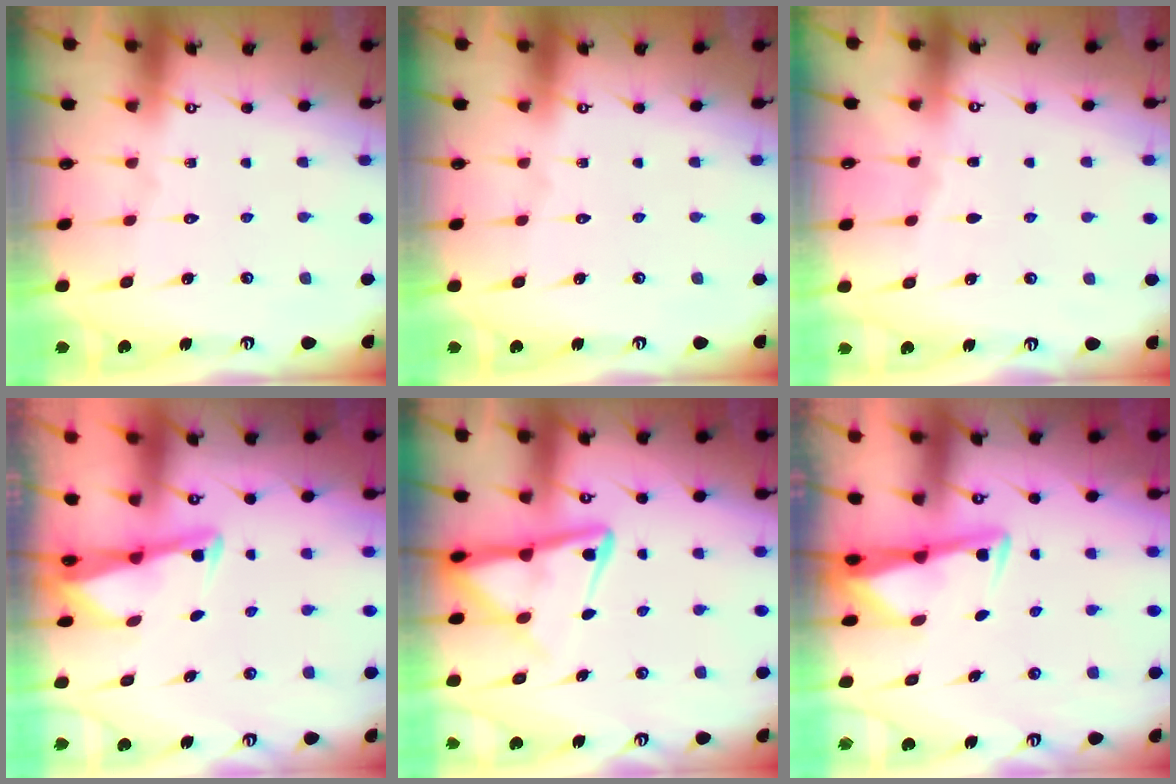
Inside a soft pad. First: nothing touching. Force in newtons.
{"total": 0.0}
{"total": 1.7, "press": 1.6, "slide": 0.3}
{"total": 2.9, "press": 2.9, "slide": 0.3}
{"total": 8.2, "press": 8.1, "slide": 1.0}
{"total": 3.0, "press": 2.9, "slide": 0.4}